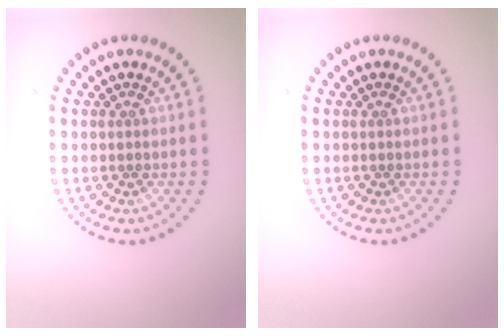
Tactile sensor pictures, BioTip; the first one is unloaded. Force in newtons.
{"total": 0.0}